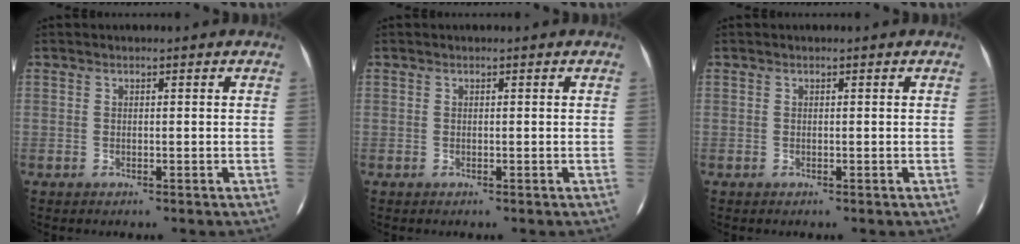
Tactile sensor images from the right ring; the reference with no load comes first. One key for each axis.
{"total": 0.0}
{"total": 0.0}